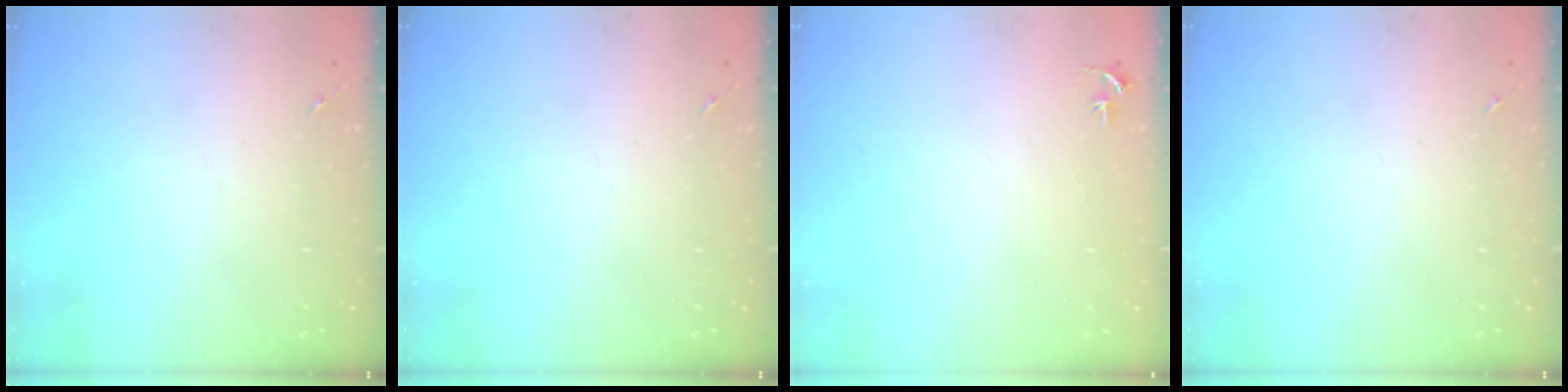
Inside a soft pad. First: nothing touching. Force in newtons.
{"total": 0.0}
{"total": 3.1, "press": 3.1, "slide": 0.3}
{"total": 0.0}